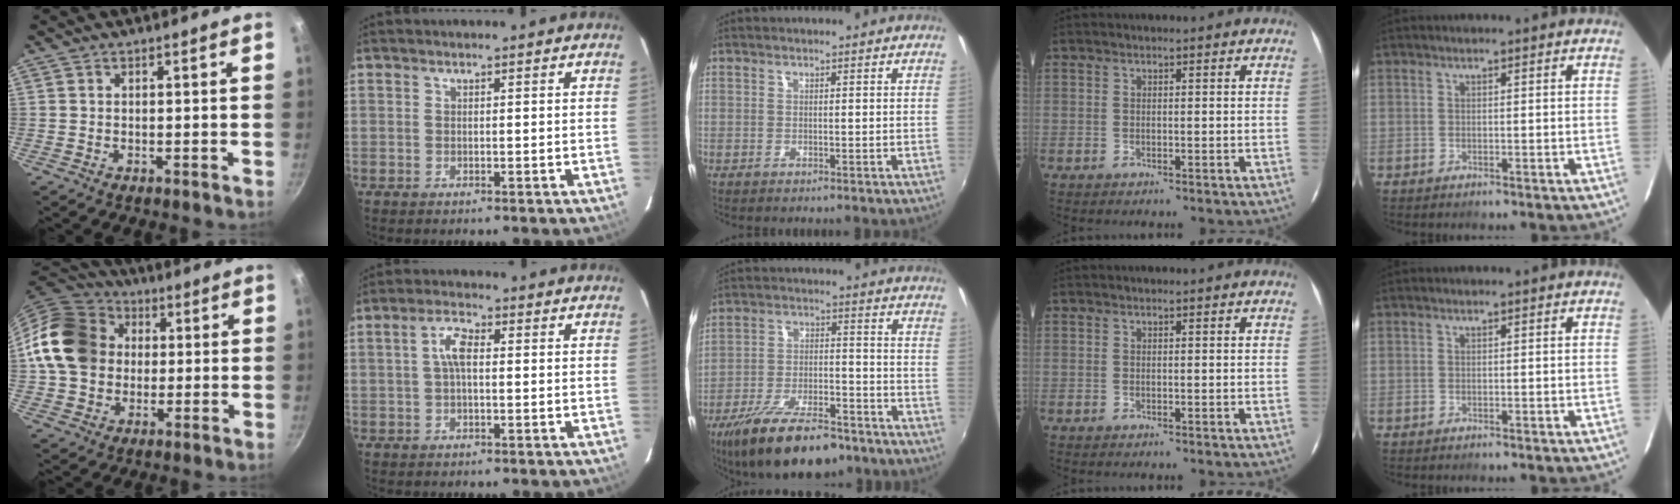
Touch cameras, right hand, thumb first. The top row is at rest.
{"thumb": {"total": 17.5, "force": [1.8, 14.6, 9.5], "torque": [-0.154, 0.033, 0.023]}, "index": {"total": 4.0, "force": [0.2, 1.6, 3.6], "torque": [-0.074, 0.012, 0.004]}, "middle": {"total": 18.3, "force": [-13.5, 6.5, 10.5], "torque": [-0.203, -0.025, -0.214]}}